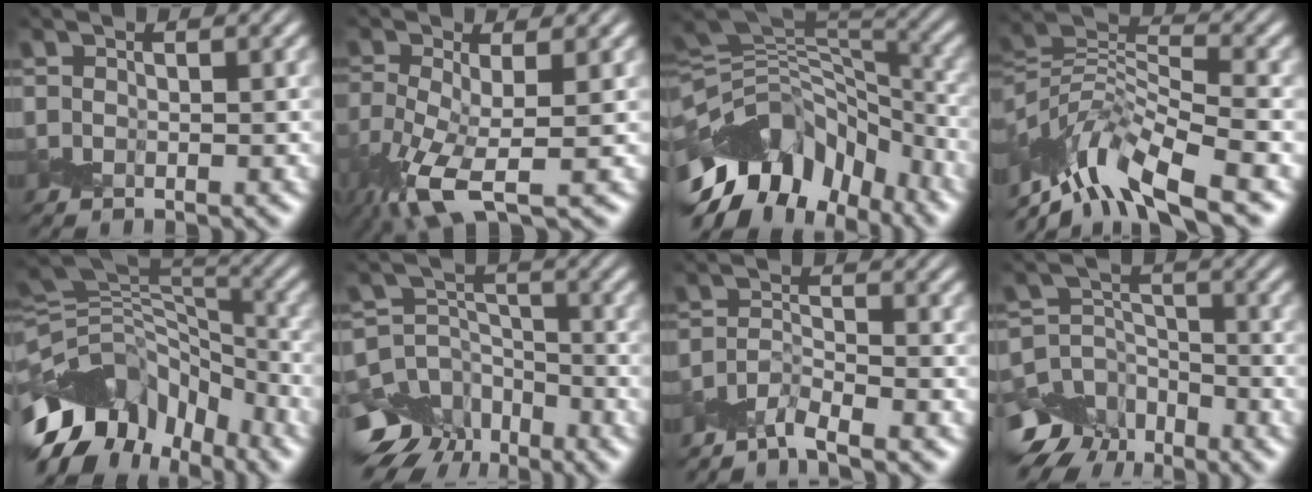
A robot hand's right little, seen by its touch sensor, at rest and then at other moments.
{"total": 7.3, "force": [-3.0, 2.2, 6.3], "torque": [-0.147, -0.018, -0.062]}
{"total": 11.3, "force": [-6.4, 6.1, 7.0], "torque": [-0.131, 0.027, -0.122]}
{"total": 8.9, "force": [-6.5, 2.0, 5.9], "torque": [-0.094, 0.007, -0.134]}
{"total": 12.3, "force": [-7.7, 6.6, 6.9], "torque": [-0.130, 0.041, -0.140]}
{"total": 10.3, "force": [-6.8, 7.3, 2.6], "torque": [-0.052, -0.027, -0.121]}
{"total": 2.6, "force": [-2.5, -0.4, 0.5], "torque": [-0.012, -0.001, -0.057]}
{"total": 8.6, "force": [-5.8, 6.0, 2.2], "torque": [-0.033, -0.018, -0.112]}